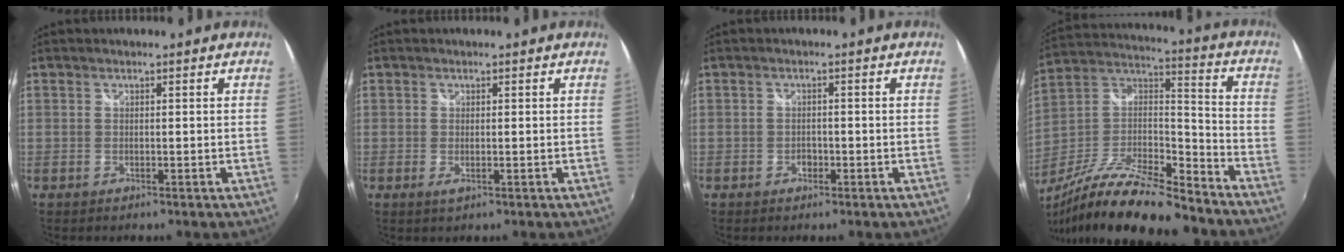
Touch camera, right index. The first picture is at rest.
{"total": 1.2, "force": [-0.2, 0.4, 1.1], "torque": [-0.022, -0.004, -0.004]}
{"total": 1.4, "force": [-0.7, 1.1, 0.5], "torque": [-0.009, 0.000, -0.010]}
{"total": 22.5, "force": [-17.4, 4.9, 13.3], "torque": [-0.256, -0.024, -0.302]}